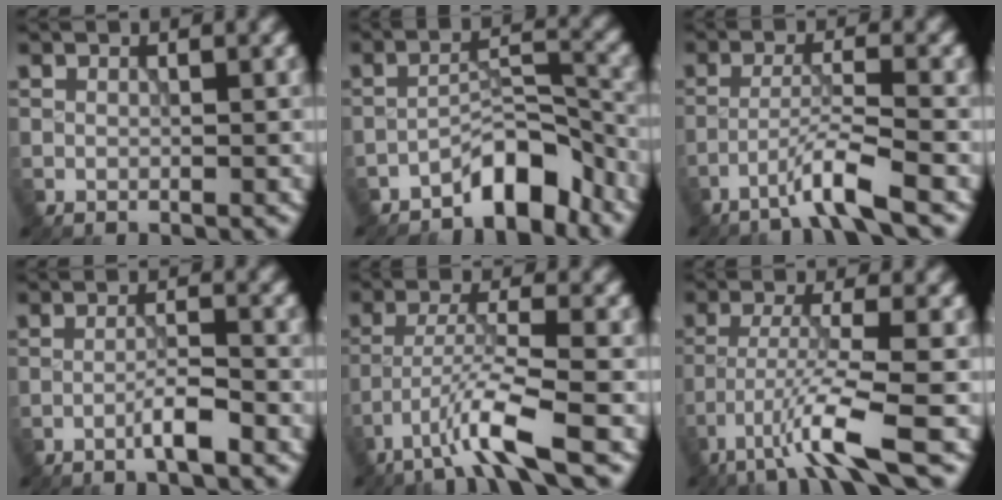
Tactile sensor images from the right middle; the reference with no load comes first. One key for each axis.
{"total": 4.7, "fx": -3.7, "fy": 1.3, "fz": 2.5, "tx": -0.028, "ty": 0.018, "tz": -0.067}
{"total": 3.8, "fx": -2.5, "fy": -0.2, "fz": 2.8, "tx": -0.046, "ty": 0.012, "tz": -0.061}
{"total": 2.4, "fx": -1.4, "fy": 0.1, "fz": 1.9, "tx": -0.032, "ty": 0.009, "tz": -0.030}
{"total": 5.0, "fx": -3.1, "fy": 0.2, "fz": 4.0, "tx": -0.073, "ty": 0.005, "tz": -0.070}
{"total": 5.2, "fx": -3.0, "fy": 0.1, "fz": 4.3, "tx": -0.082, "ty": -0.001, "tz": -0.066}